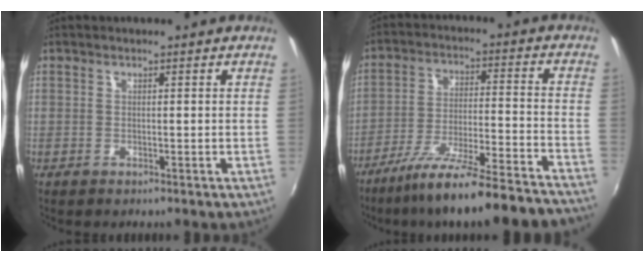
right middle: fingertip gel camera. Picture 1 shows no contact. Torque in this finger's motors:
{"motor_torque": [1.06, -1.08, 0.30, 0.10]}